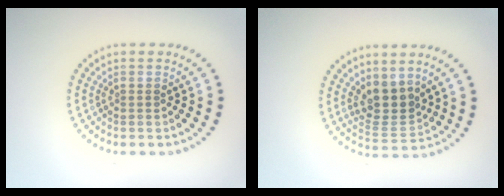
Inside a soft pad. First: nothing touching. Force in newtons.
{"total": 3.5, "press": 2.9, "slide": 2.0}